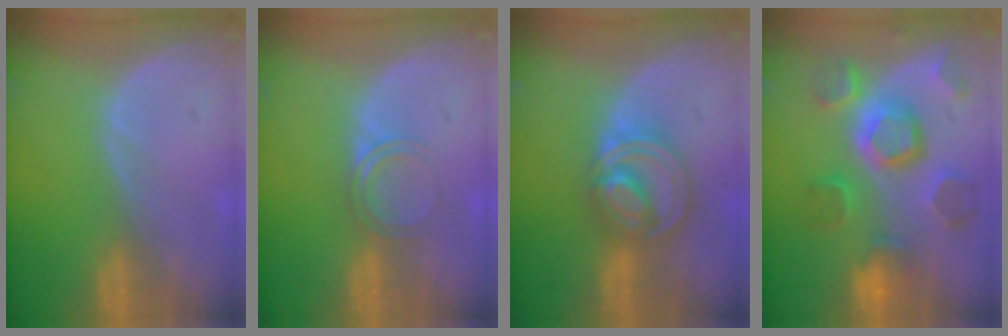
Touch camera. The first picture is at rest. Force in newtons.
{"total": 2.8, "press": 2.8, "slide": 0.2}
{"total": 8.0, "press": 6.8, "slide": 4.1}
{"total": 11.4, "press": 10.0, "slide": 5.7}